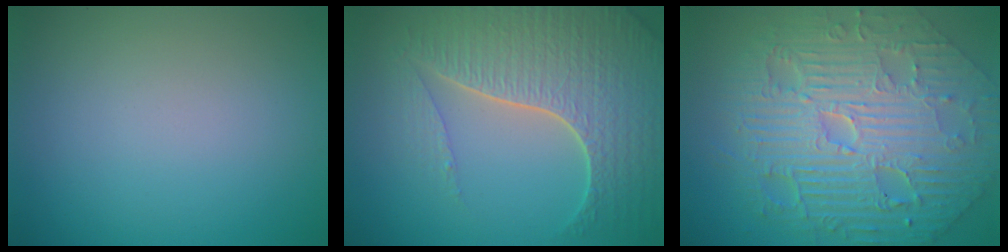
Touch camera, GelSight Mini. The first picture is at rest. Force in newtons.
{"total": 7.6, "press": 5.6, "slide": 5.1}
{"total": 11.9, "press": 7.8, "slide": 9.0}